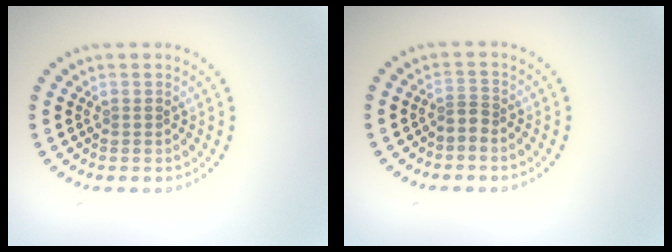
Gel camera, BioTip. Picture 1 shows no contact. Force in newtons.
{"total": 1.1, "press": 0.7, "slide": 0.9}